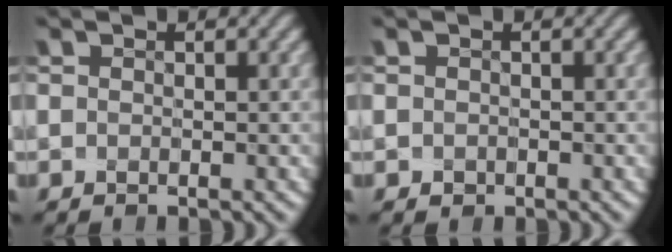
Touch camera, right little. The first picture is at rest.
{"total": 0.6, "force": [-0.2, 0.6, 0.1], "torque": [0.002, 0.001, -0.003]}